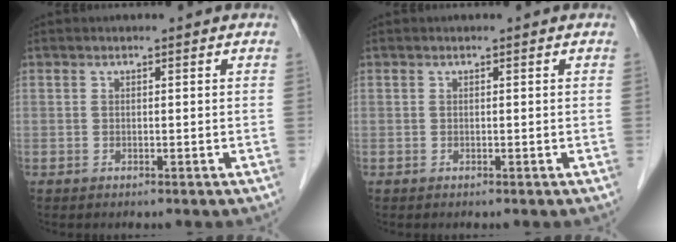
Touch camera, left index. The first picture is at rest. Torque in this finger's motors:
{"motor_torque": [0.00, 0.00, -0.03, 0.00]}